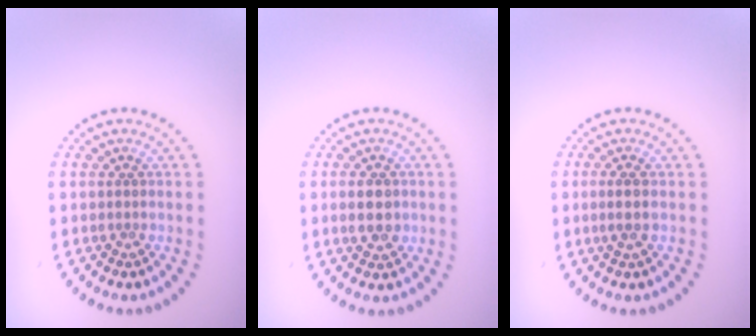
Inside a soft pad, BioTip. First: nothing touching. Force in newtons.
{"total": 2.6, "press": 2.6, "slide": 0.1}
{"total": 1.5, "press": 1.2, "slide": 1.0}